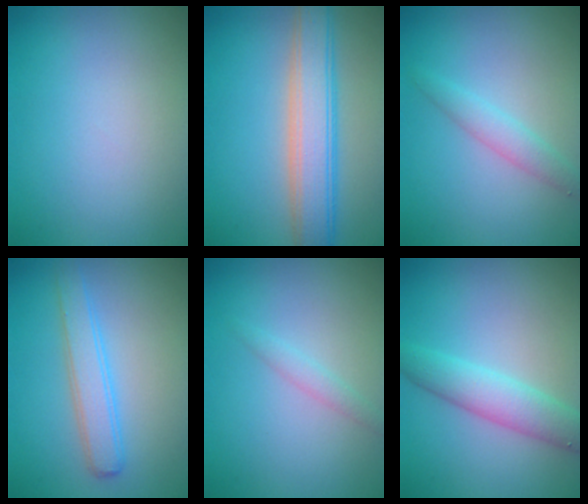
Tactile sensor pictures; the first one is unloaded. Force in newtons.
{"total": 6.9, "press": 6.9, "slide": 0.3}
{"total": 1.9, "press": 1.9, "slide": 0.1}
{"total": 2.9, "press": 2.9, "slide": 0.1}
{"total": 1.1, "press": 1.1, "slide": 0.0}
{"total": 3.8, "press": 3.8, "slide": 0.3}